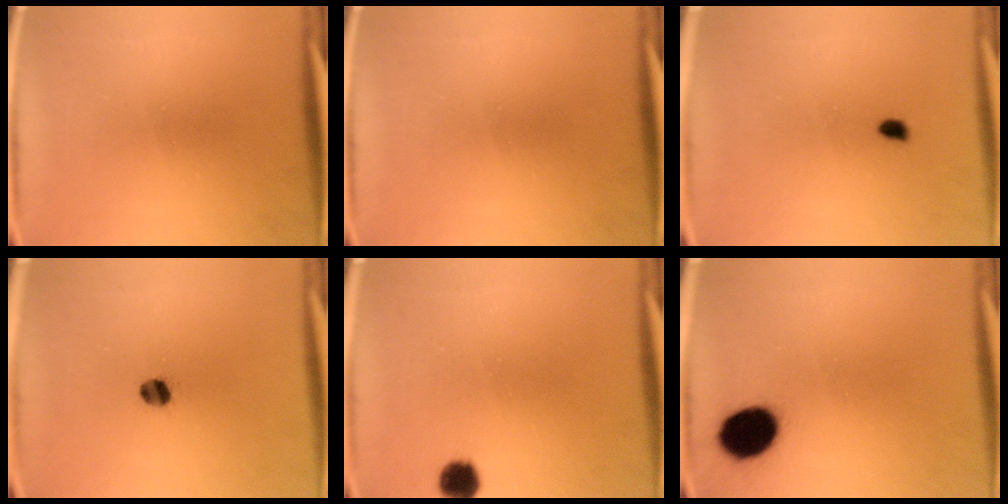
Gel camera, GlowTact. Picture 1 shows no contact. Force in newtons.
{"total": 0.0}
{"total": 0.8}
{"total": 3.1}
{"total": 3.8}
{"total": 10.6}